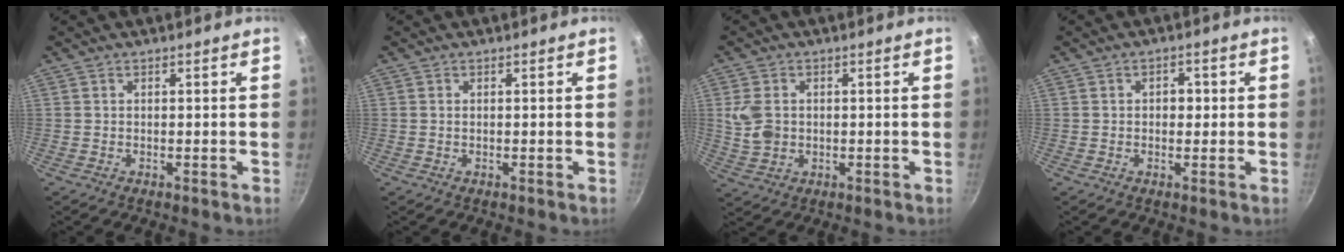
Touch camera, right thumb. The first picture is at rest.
{"total": 0.0}
{"total": 5.7, "force": [0.5, 4.3, 3.8], "torque": [-0.070, -0.001, 0.016]}
{"total": 2.5, "force": [0.3, 1.8, 1.8], "torque": [-0.012, 0.007, 0.001]}